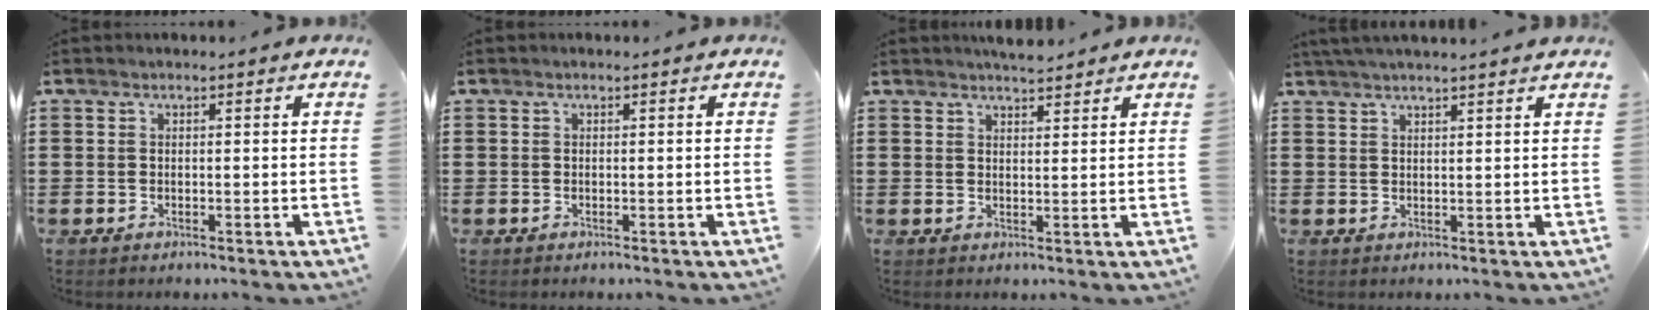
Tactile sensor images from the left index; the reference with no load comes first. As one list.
[{"total": 0.0}, {"total": 2.7, "force": [2.7, 0.2, 0.6], "torque": [-0.018, -0.002, 0.050]}, {"total": 2.1, "force": [2.0, -0.6, 0.5], "torque": [-0.013, 0.000, 0.039]}]